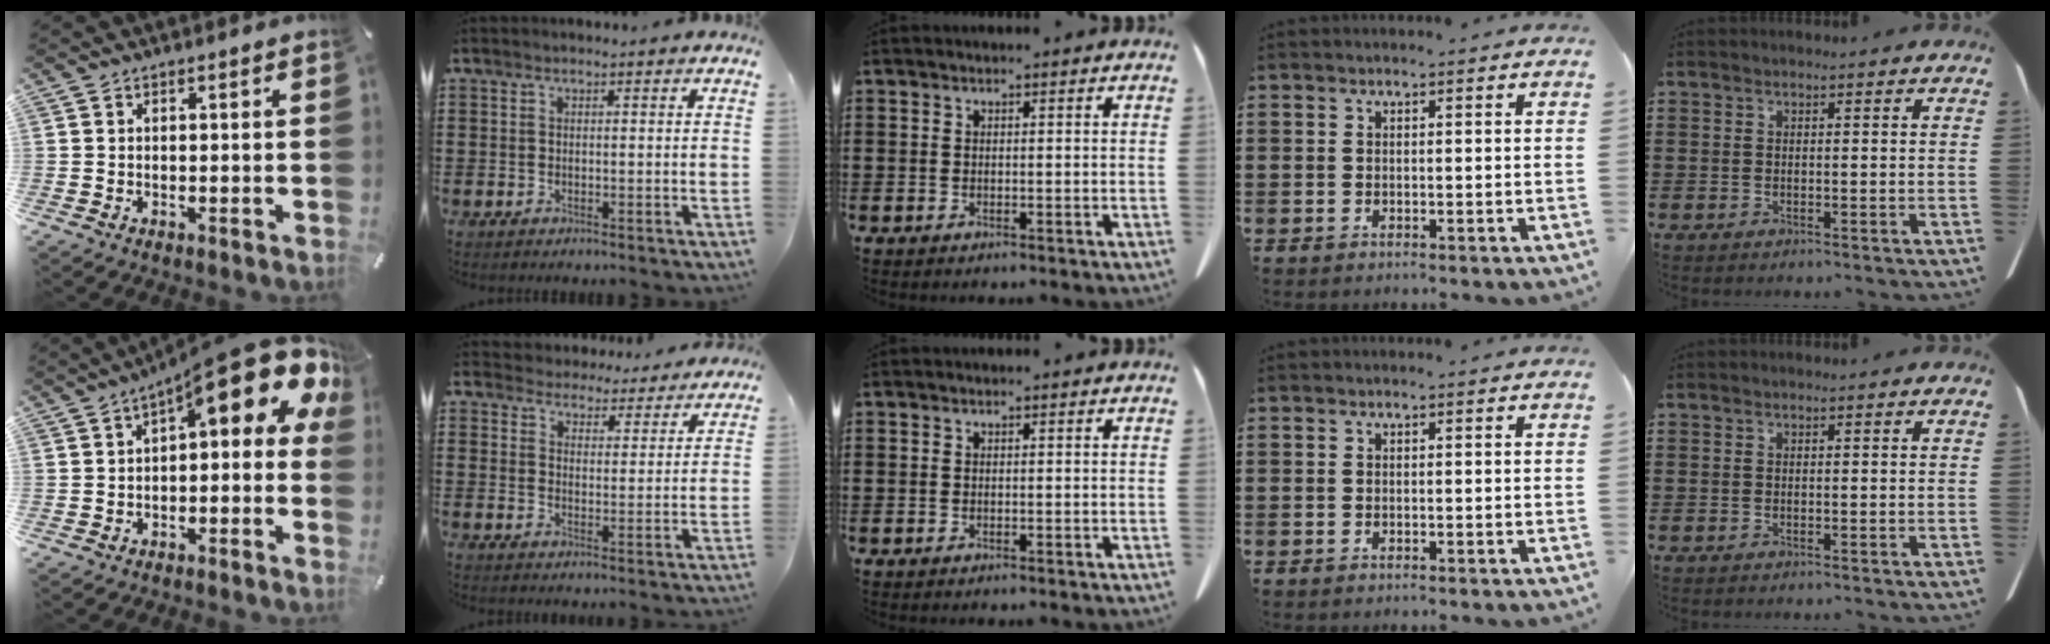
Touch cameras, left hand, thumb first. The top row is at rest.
{"thumb": {"total": 15.8, "force": [7.7, 5.4, 12.8], "torque": [-0.176, -0.060, 0.123]}, "index": {"total": 4.5, "force": [4.4, 0.4, -0.4], "torque": [-0.017, -0.029, 0.077]}}